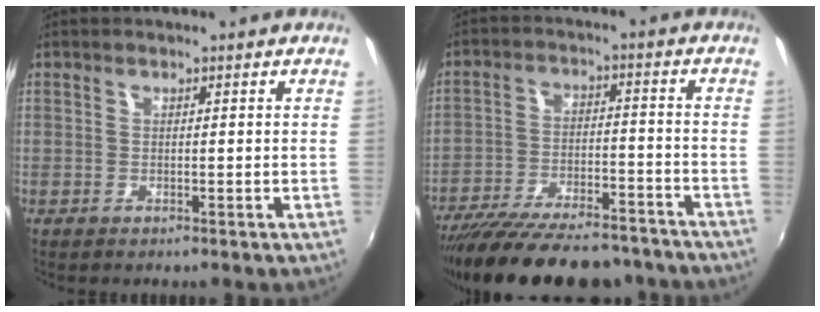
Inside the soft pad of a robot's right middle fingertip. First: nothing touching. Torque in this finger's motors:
{"motor_torque": [1.06, -1.08, 0.65, 0.20]}